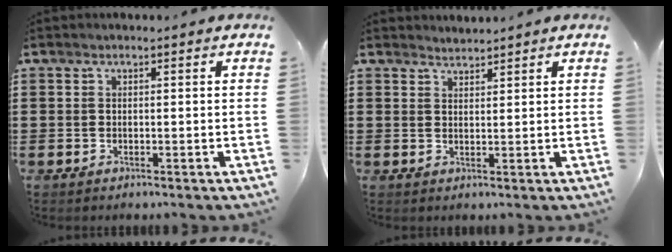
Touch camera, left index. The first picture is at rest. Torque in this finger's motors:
{"motor_torque": [0.04, 0.00, -0.05, -0.02]}